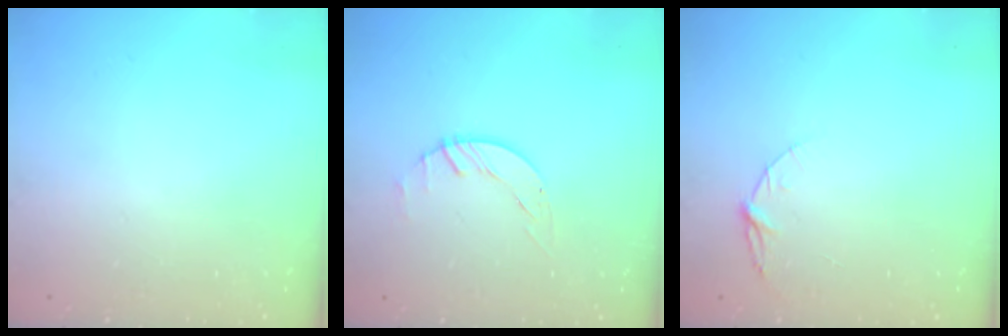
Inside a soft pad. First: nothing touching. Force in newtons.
{"total": 1.6, "press": 1.6, "slide": 0.3}
{"total": 4.0, "press": 3.9, "slide": 0.4}